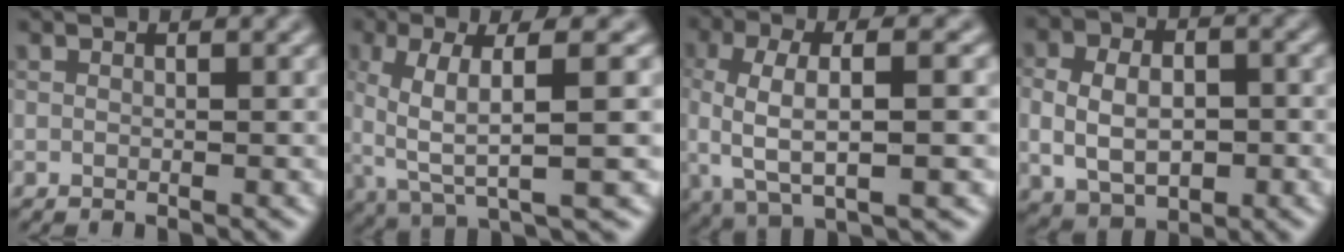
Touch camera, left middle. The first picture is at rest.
{"total": 7.9, "force": [0.5, 2.0, 7.6], "torque": [-0.146, -0.002, 0.009]}
{"total": 7.1, "force": [-0.2, 2.6, 6.6], "torque": [-0.126, 0.002, -0.008]}
{"total": 7.1, "force": [-0.4, 5.0, 5.0], "torque": [-0.082, 0.003, -0.008]}